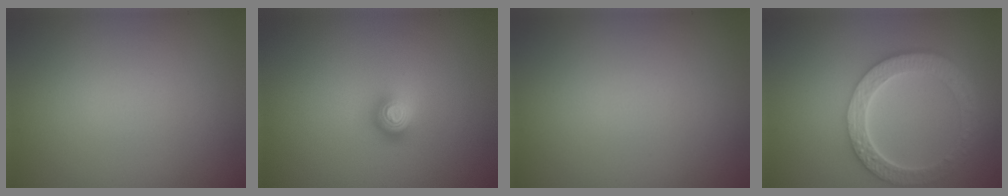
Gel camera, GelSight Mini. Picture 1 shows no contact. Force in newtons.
{"total": 2.2, "press": 1.4, "slide": 1.7}
{"total": 0.0}
{"total": 6.1, "press": 4.6, "slide": 4.0}